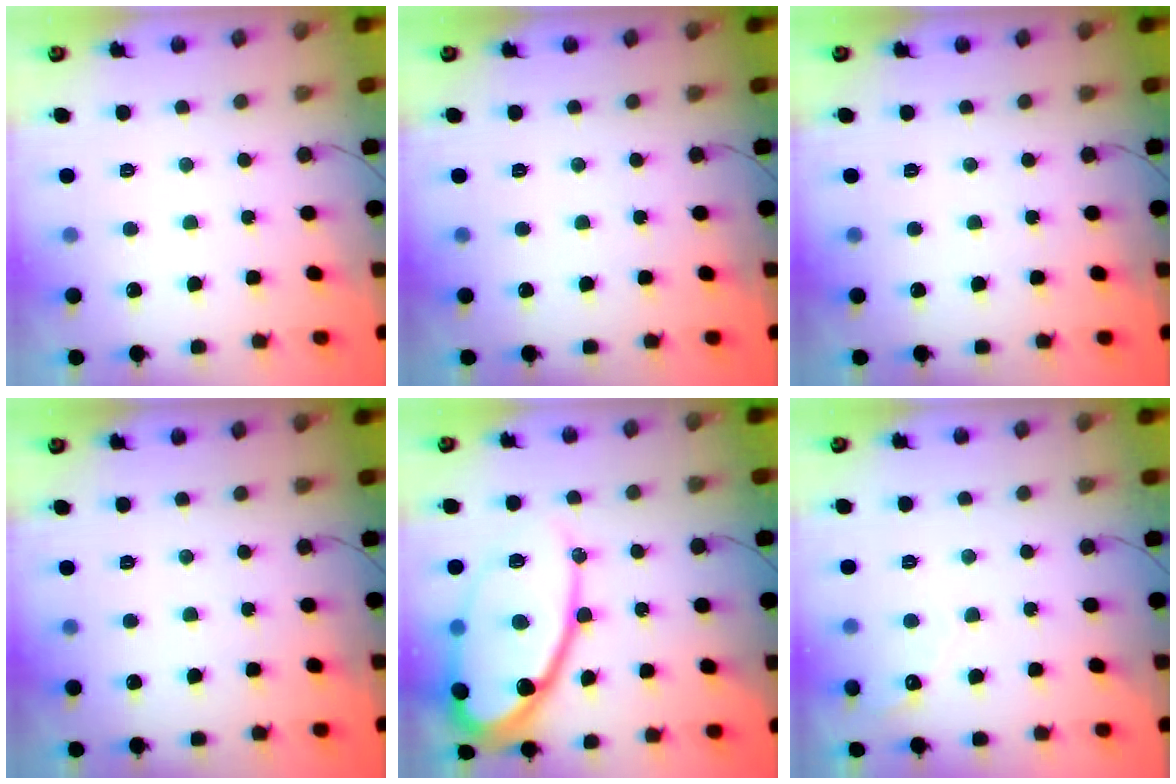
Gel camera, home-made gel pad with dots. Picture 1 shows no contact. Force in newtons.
{"total": 0.0}
{"total": 0.0}
{"total": 0.0}
{"total": 22.7, "press": 22.6, "slide": 2.3}
{"total": 2.7, "press": 2.7, "slide": 0.2}